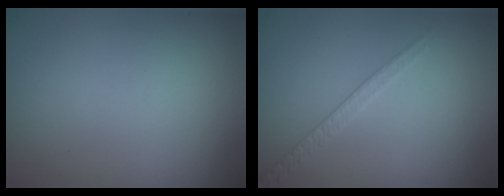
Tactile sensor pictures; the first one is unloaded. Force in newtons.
{"total": 1.6, "press": 1.0, "slide": 1.3}